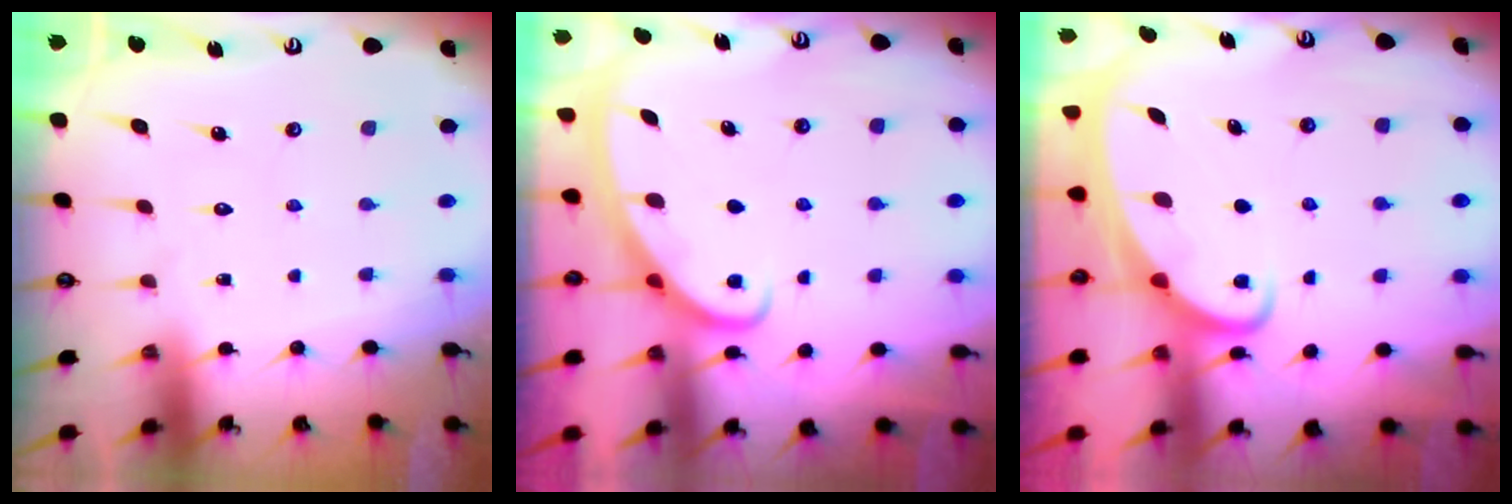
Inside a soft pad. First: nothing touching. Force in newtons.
{"total": 2.7, "press": 2.7, "slide": 0.3}
{"total": 2.5, "press": 2.5, "slide": 0.4}